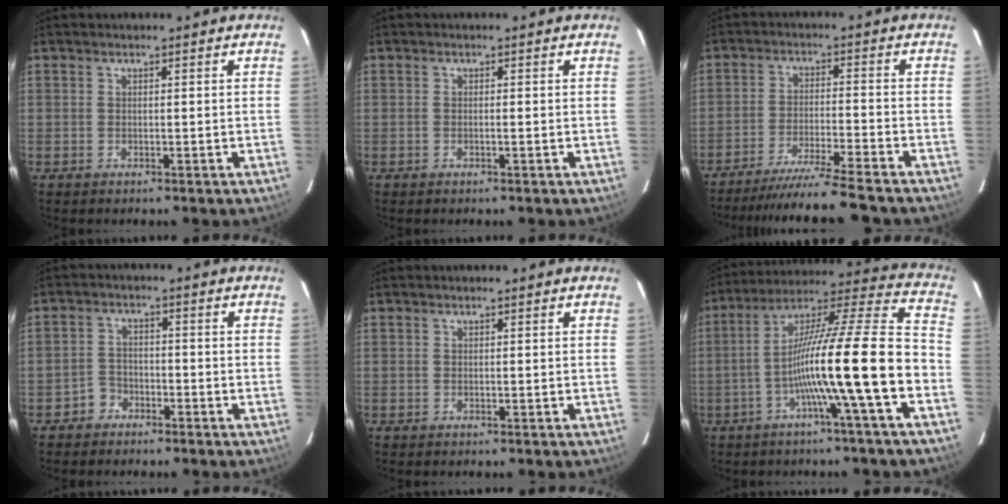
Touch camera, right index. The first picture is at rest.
{"total": 0.6, "force": [-0.2, 0.1, 0.6], "torque": [-0.013, 0.001, -0.003]}
{"total": 13.1, "force": [-11.6, -1.3, 5.9], "torque": [-0.076, -0.029, -0.185]}
{"total": 3.3, "force": [-2.2, 2.4, 0.6], "torque": [-0.014, 0.009, -0.044]}
{"total": 0.0}
{"total": 18.3, "force": [-5.7, -1.0, 17.3], "torque": [-0.287, 0.017, -0.104]}